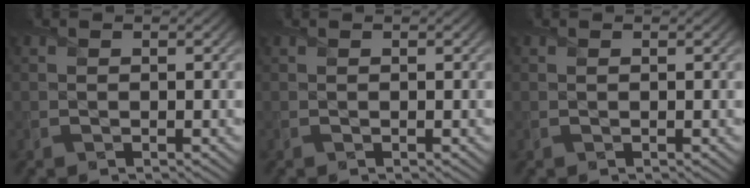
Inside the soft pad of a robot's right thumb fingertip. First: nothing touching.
{"total": 0.0}
{"total": 0.0}